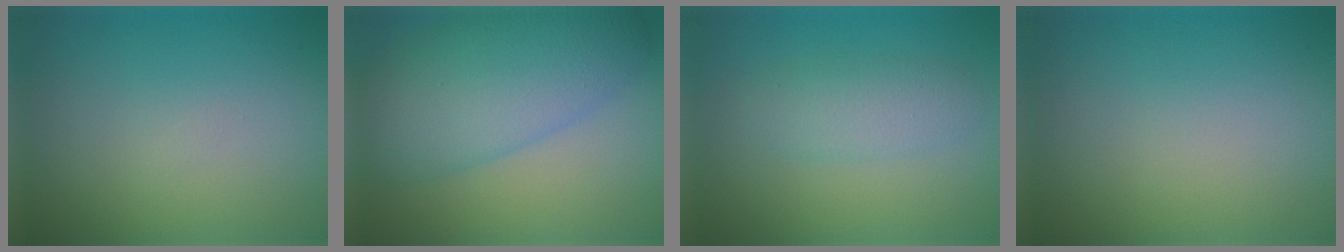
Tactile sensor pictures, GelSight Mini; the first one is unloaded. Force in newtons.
{"total": 9.0, "press": 9.0, "slide": 0.0}
{"total": 2.9, "press": 2.9, "slide": 0.1}
{"total": 0.0}